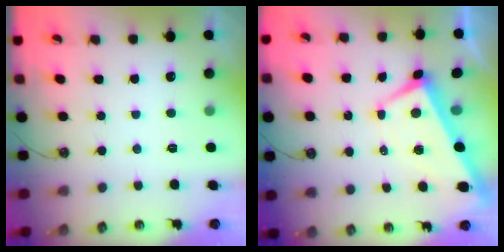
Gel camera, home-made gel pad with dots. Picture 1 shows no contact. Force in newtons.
{"total": 0.9, "press": 0.4, "slide": 0.8}